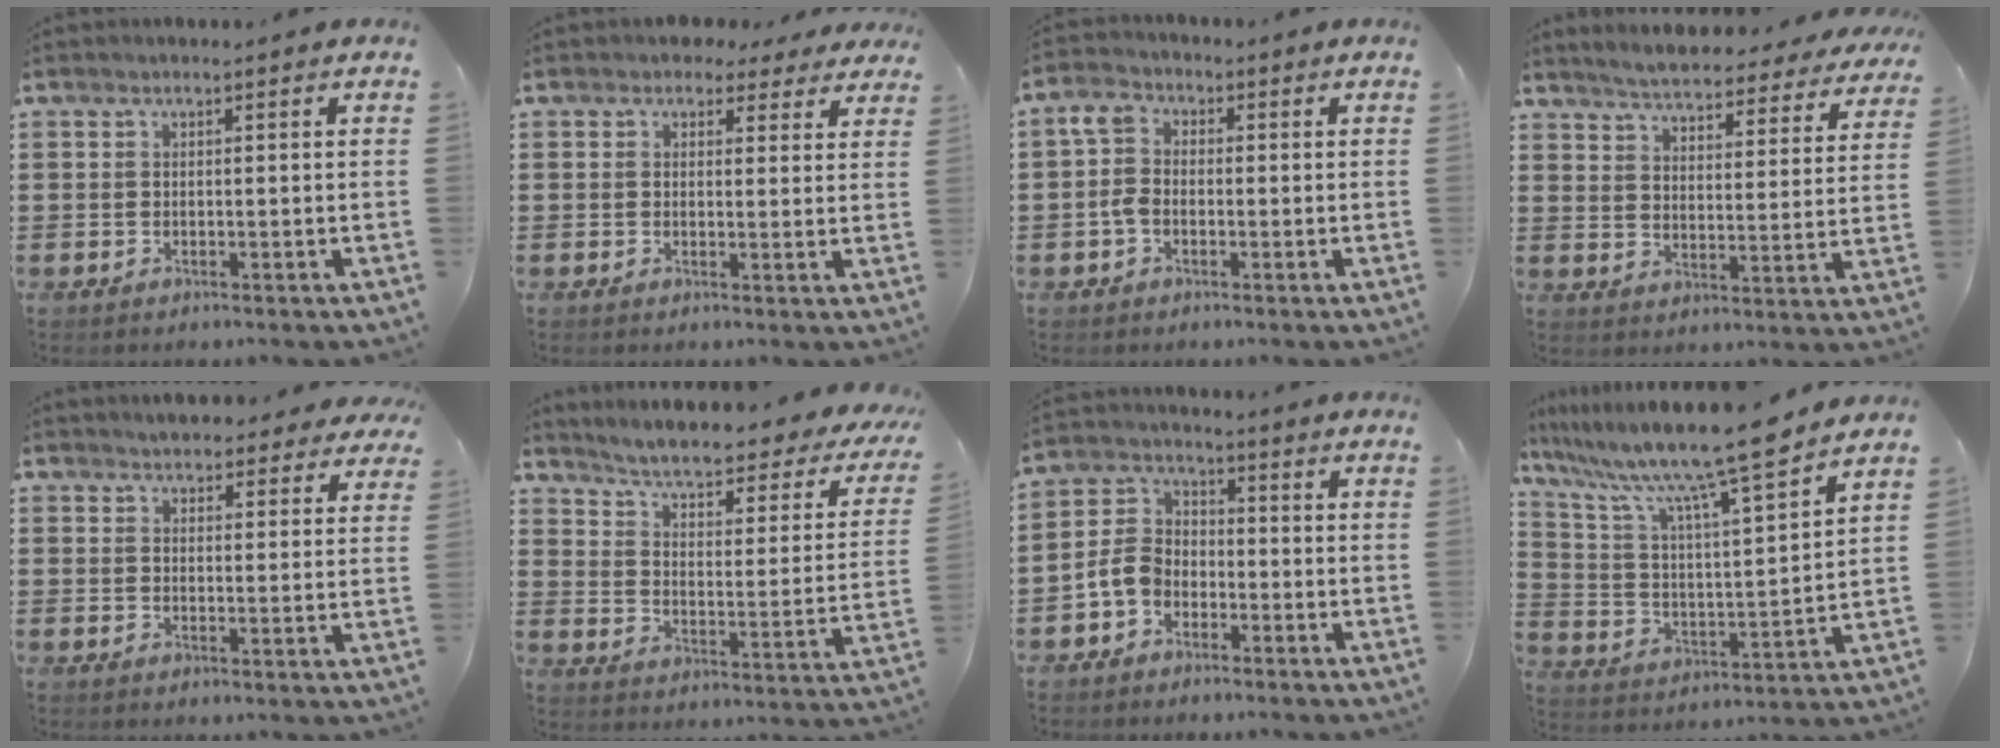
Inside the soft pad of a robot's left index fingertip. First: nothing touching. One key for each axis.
{"total": 2.9, "fx": 2.2, "fy": 1.8, "fz": 0.7, "tx": -0.016, "ty": 0.004, "tz": 0.039}
{"total": 4.7, "fx": -0.8, "fy": 3.6, "fz": 2.8, "tx": -0.080, "ty": 0.007, "tz": -0.024}
{"total": 4.7, "fx": 4.7, "fy": -0.2, "fz": 0.8, "tx": -0.042, "ty": -0.037, "tz": 0.076}
{"total": 3.6, "fx": 3.5, "fy": 0.7, "fz": 0.2, "tx": -0.015, "ty": -0.007, "tz": 0.068}
{"total": 4.5, "fx": 3.5, "fy": 0.5, "fz": 2.8, "tx": -0.071, "ty": -0.034, "tz": 0.049}
{"total": 5.5, "fx": -3.0, "fy": 3.7, "fz": 2.7, "tx": -0.079, "ty": 0.006, "tz": -0.066}
{"total": 11.6, "fx": 9.6, "fy": 0.2, "fz": 6.4, "tx": -0.162, "ty": -0.062, "tz": 0.157}